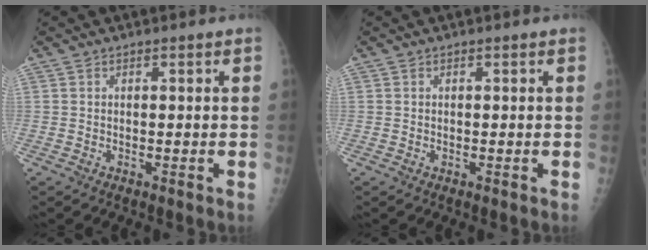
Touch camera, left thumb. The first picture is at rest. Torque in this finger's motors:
{"motor_torque": [-0.13, -0.06, -0.12, -0.12, 0.00]}